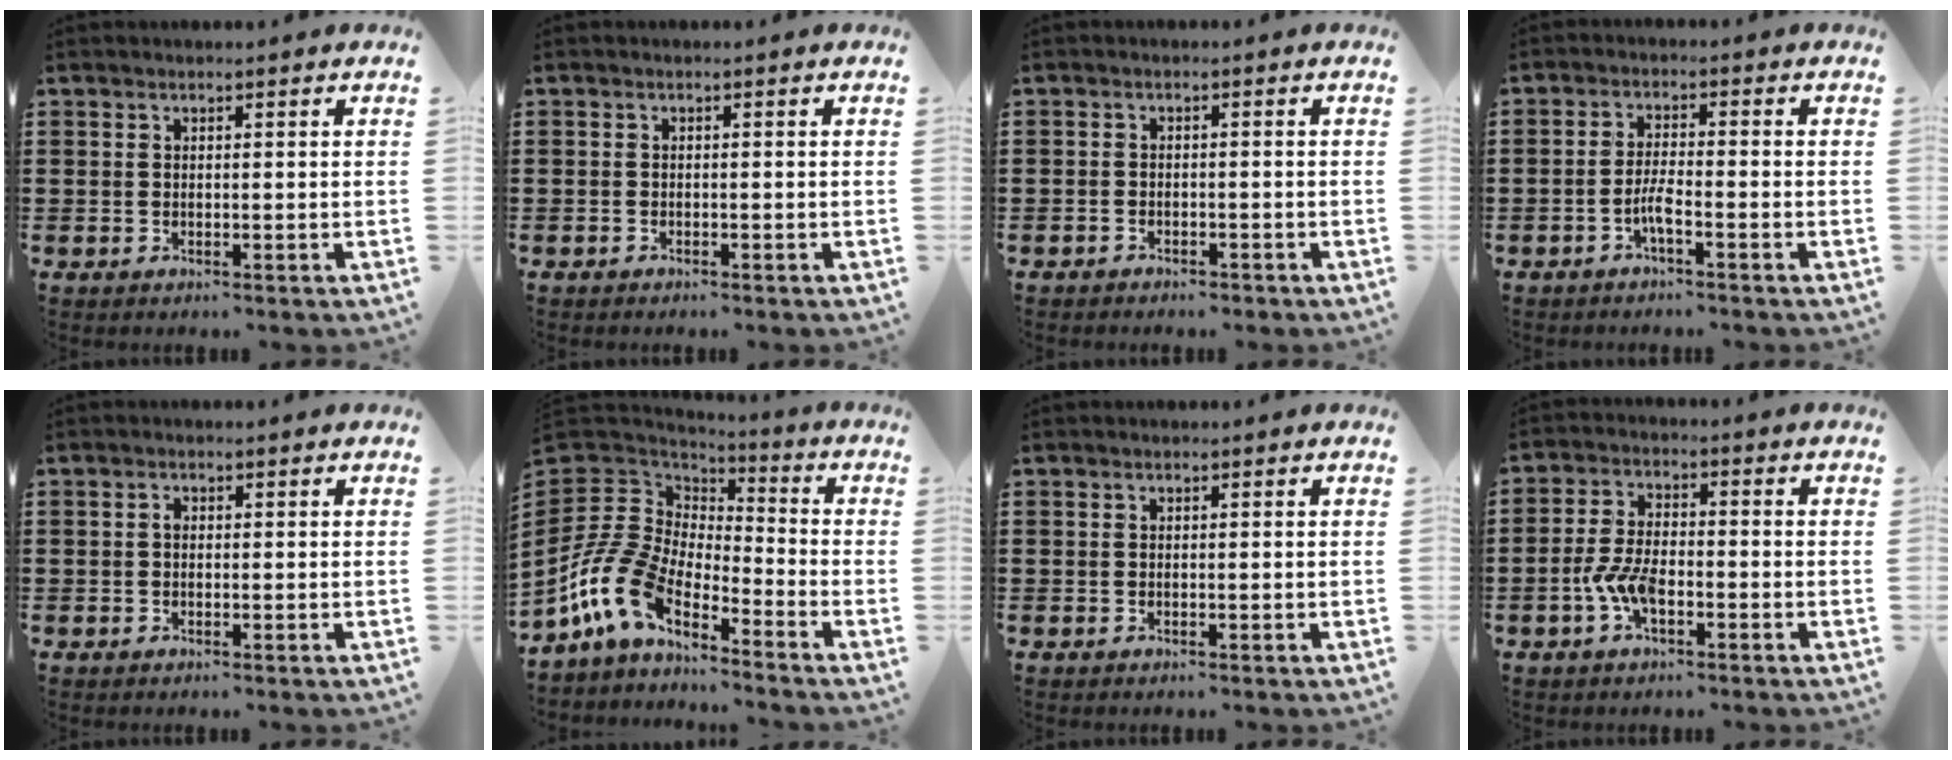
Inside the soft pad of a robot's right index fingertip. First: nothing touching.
{"total": 0.6, "force": [-0.5, 0.2, 0.1], "torque": [-0.004, -0.001, -0.011]}
{"total": 1.3, "force": [-1.2, 0.4, 0.1], "torque": [-0.006, 0.003, -0.027]}
{"total": 3.2, "force": [-1.8, 0.3, 2.7], "torque": [-0.070, -0.008, -0.038]}
{"total": 1.0, "force": [-0.1, 0.6, 0.7], "torque": [-0.016, 0.001, -0.003]}
{"total": 11.3, "force": [-7.4, 5.6, 6.5], "torque": [-0.188, -0.006, -0.160]}
{"total": 0.0}
{"total": 5.7, "force": [-2.4, 2.5, 4.6], "torque": [-0.112, -0.006, -0.049]}